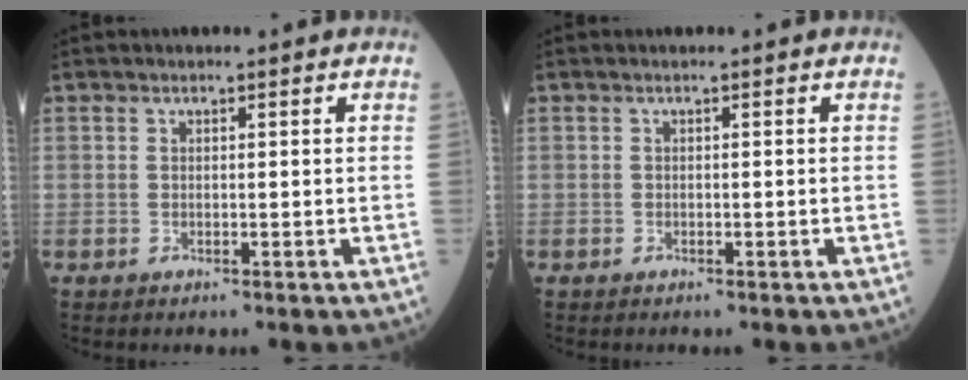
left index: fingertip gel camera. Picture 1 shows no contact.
{"total": 0.0}